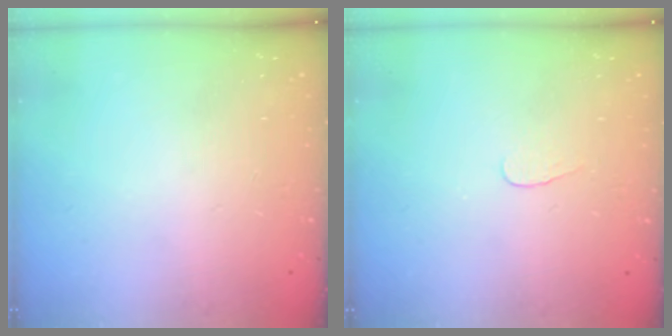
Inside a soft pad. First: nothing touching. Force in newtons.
{"total": 2.8, "press": 2.7, "slide": 0.3}